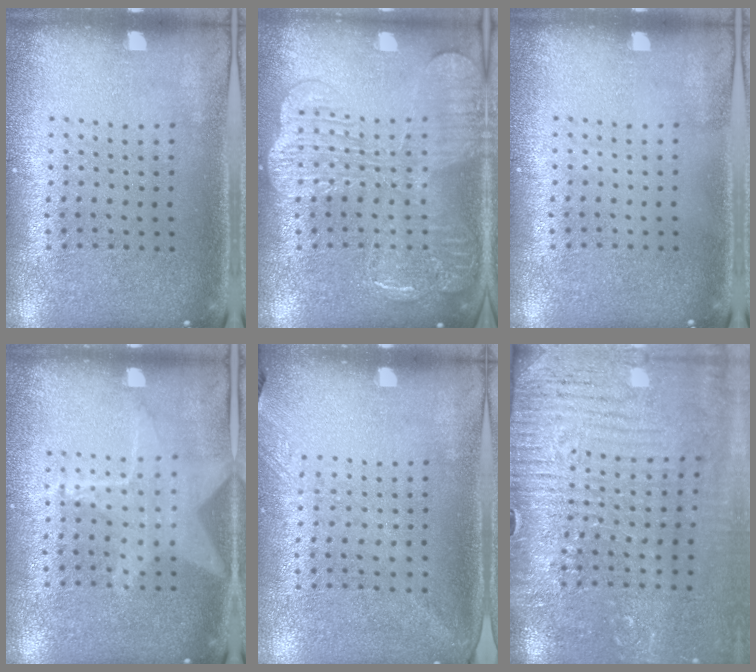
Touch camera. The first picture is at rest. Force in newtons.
{"total": 2.8, "press": 2.8, "slide": 0.6}
{"total": 0.0}
{"total": 1.4, "press": 1.4, "slide": 0.4}
{"total": 1.2, "press": 0.9, "slide": 0.7}
{"total": 4.1, "press": 3.8, "slide": 1.4}